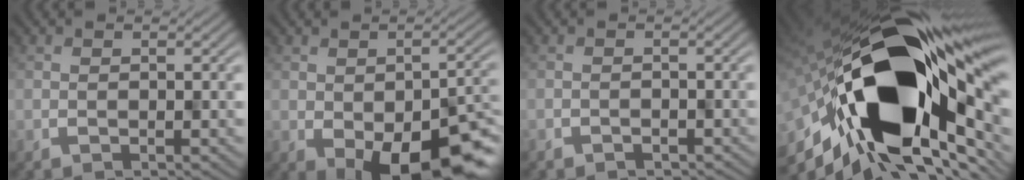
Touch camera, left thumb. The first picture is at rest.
{"total": 12.3, "force": [-5.0, 6.2, 9.4], "torque": [-0.117, -0.029, -0.063]}
{"total": 1.2, "force": [-1.0, 0.3, -0.6], "torque": [0.005, -0.005, -0.009]}
{"total": 21.2, "force": [-2.3, 11.1, 17.9], "torque": [-0.369, -0.067, -0.030]}